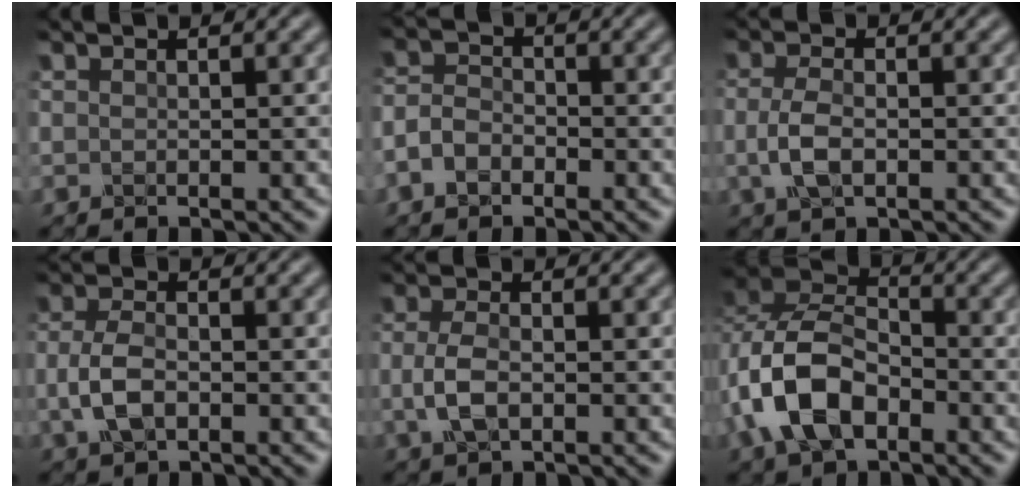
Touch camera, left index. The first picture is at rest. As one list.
[{"total": 2.5, "force": [-1.6, 1.3, 1.3], "torque": [-0.034, 0.007, -0.036]}, {"total": 2.7, "force": [-0.6, 1.1, 2.3], "torque": [-0.062, 0.002, -0.010]}, {"total": 3.0, "force": [-0.8, 1.5, 2.5], "torque": [-0.068, 0.002, -0.017]}, {"total": 2.7, "force": [-0.6, 1.2, 2.4], "torque": [-0.063, 0.002, -0.009]}, {"total": 7.4, "force": [-2.8, 4.5, 5.2], "torque": [-0.115, 0.007, -0.059]}]